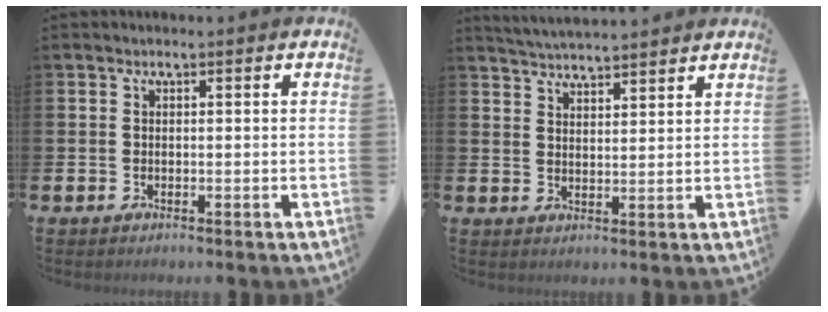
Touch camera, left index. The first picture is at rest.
{"total": 4.2, "force": [4.2, -0.1, 0.0], "torque": [-0.014, -0.022, 0.077]}